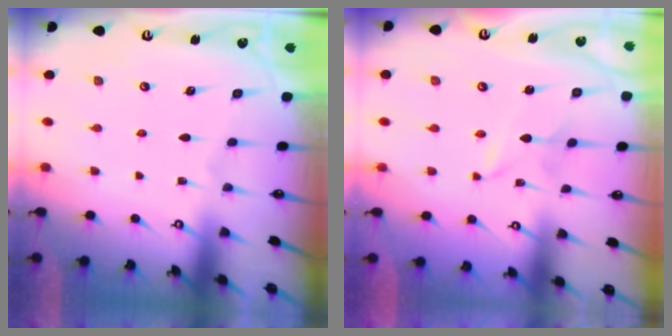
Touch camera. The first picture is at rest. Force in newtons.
{"total": 1.0, "press": 1.0, "slide": 0.2}